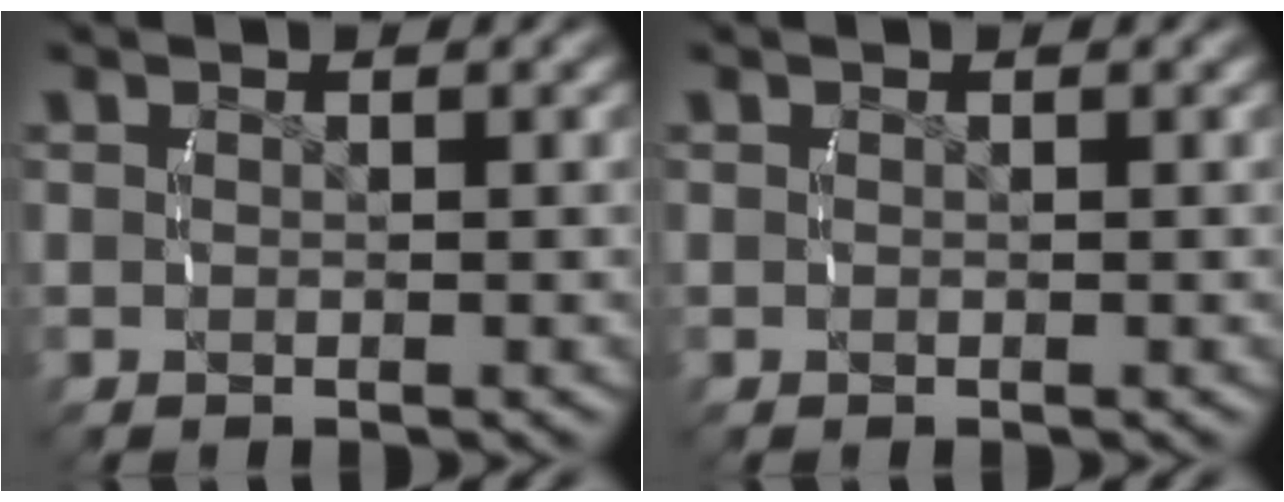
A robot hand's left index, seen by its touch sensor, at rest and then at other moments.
{"total": 0.0}